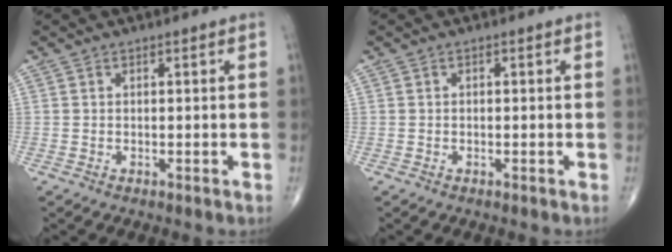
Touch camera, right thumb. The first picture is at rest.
{"total": 0.0}